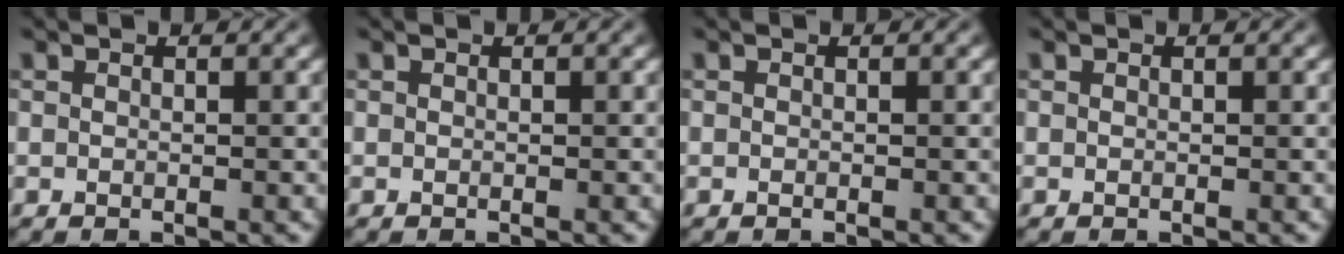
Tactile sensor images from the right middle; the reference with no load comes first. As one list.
[{"total": 0.0}, {"total": 0.0}, {"total": 0.0}]